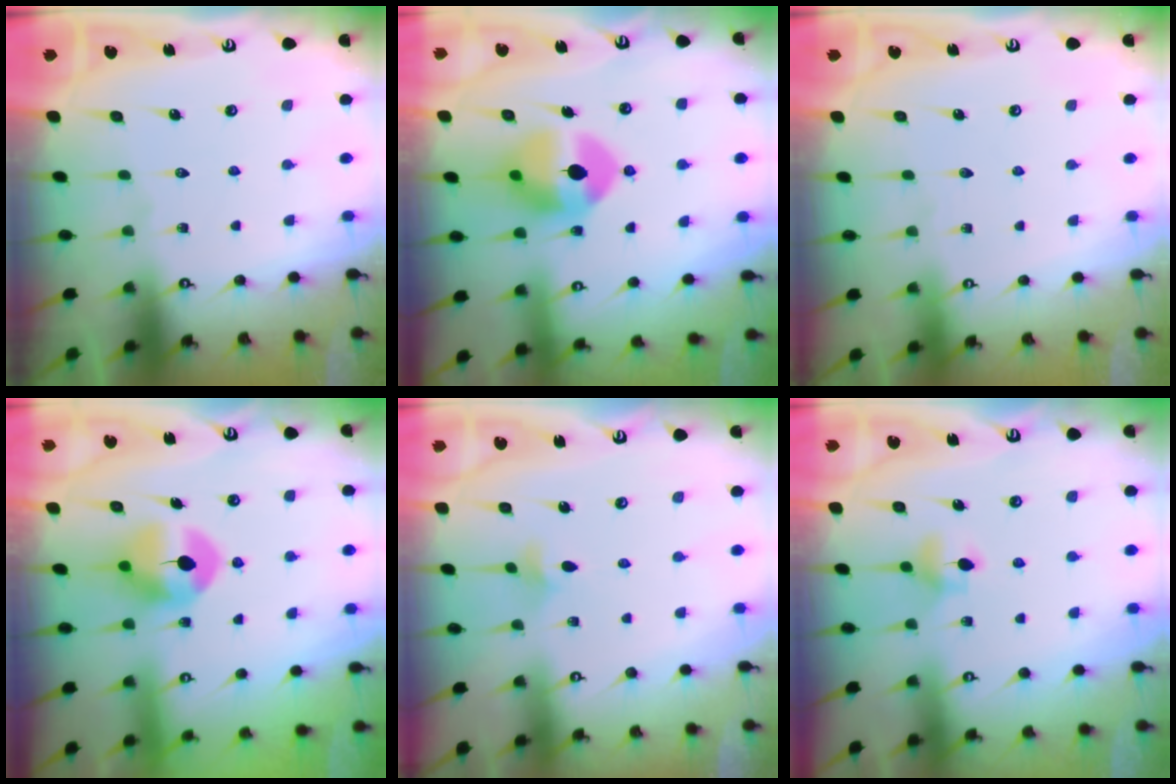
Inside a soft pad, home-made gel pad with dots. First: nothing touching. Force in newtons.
{"total": 9.8, "press": 9.7, "slide": 1.3}
{"total": 0.0}
{"total": 8.4, "press": 8.3, "slide": 1.2}
{"total": 3.1, "press": 3.0, "slide": 0.7}
{"total": 5.4, "press": 5.4, "slide": 0.5}